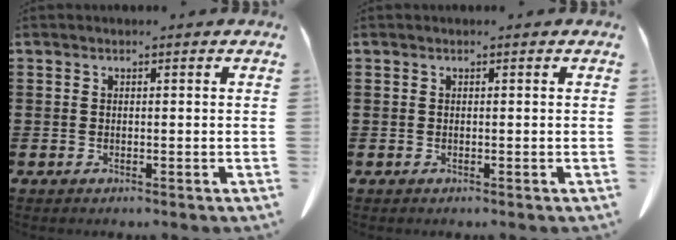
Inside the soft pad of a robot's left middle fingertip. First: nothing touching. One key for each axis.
{"total": 0.0}